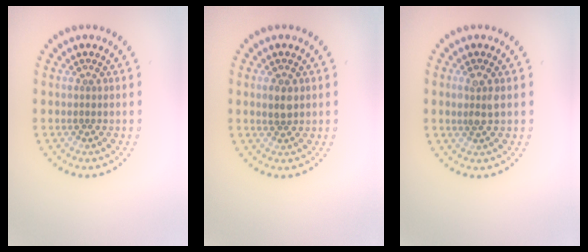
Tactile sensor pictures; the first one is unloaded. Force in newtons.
{"total": 1.8, "press": 1.8, "slide": 0.3}
{"total": 1.7, "press": 1.7, "slide": 0.4}